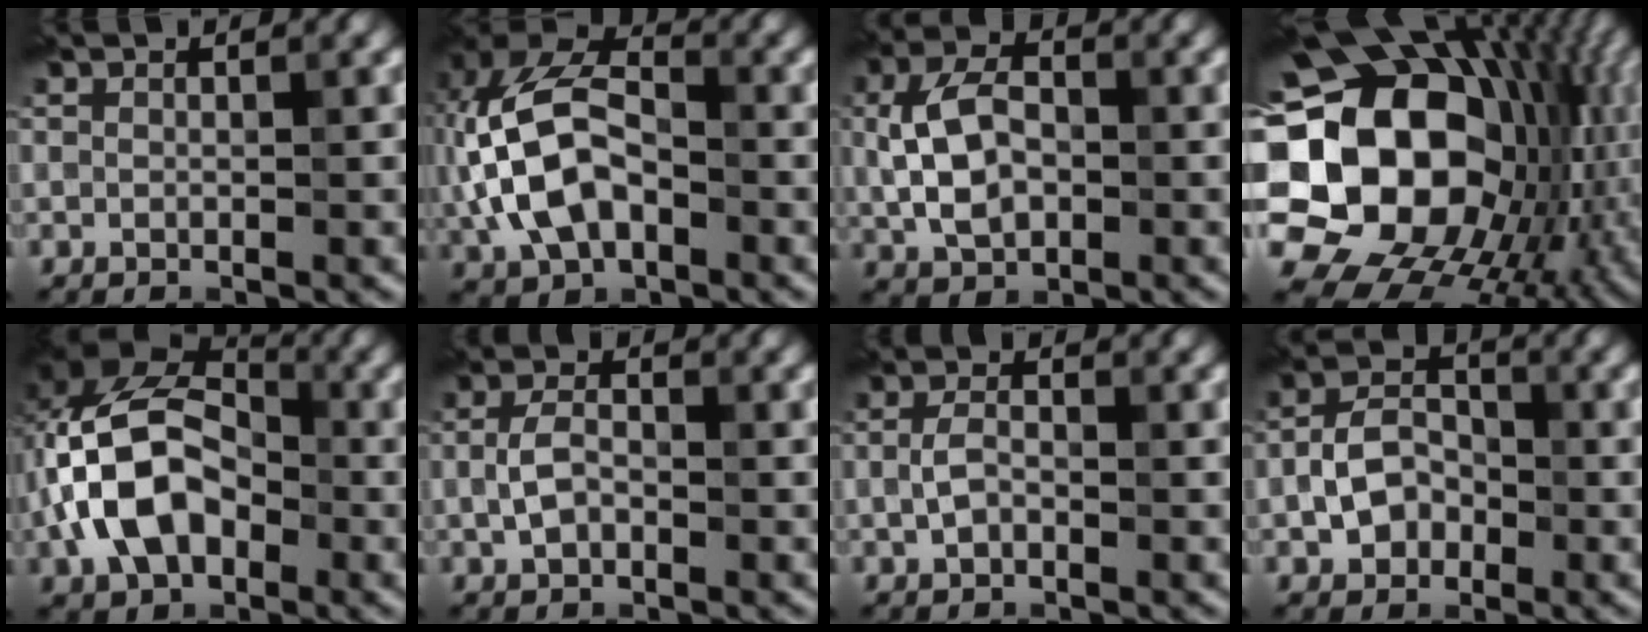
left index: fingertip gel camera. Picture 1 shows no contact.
{"total": 9.9, "force": [-0.7, 6.2, 7.7], "torque": [-0.181, 0.021, -0.025]}
{"total": 5.6, "force": [0.0, 3.6, 4.3], "torque": [-0.089, 0.010, -0.002]}
{"total": 21.0, "force": [-0.1, 15.5, 14.2], "torque": [-0.284, 0.006, 0.003]}
{"total": 10.3, "force": [-1.6, 6.9, 7.5], "torque": [-0.151, 0.013, -0.045]}
{"total": 2.4, "force": [-0.4, 1.3, 2.0], "torque": [-0.047, 0.009, -0.011]}
{"total": 1.7, "force": [-0.3, 0.9, 1.5], "torque": [-0.038, 0.011, -0.010]}
{"total": 4.2, "force": [-1.3, 3.0, 2.7], "torque": [-0.043, 0.009, -0.026]}